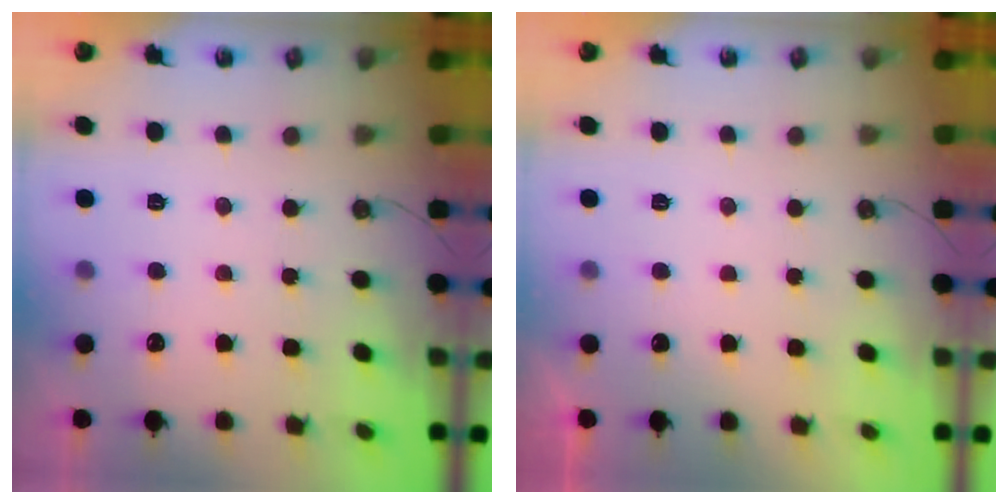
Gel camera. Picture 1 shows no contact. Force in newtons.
{"total": 0.0}